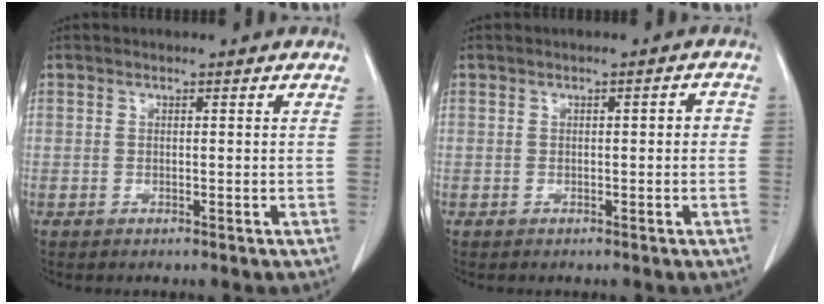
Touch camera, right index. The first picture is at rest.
{"total": 1.4, "force": [-0.2, 0.5, 1.3], "torque": [-0.014, 0.004, -0.002]}